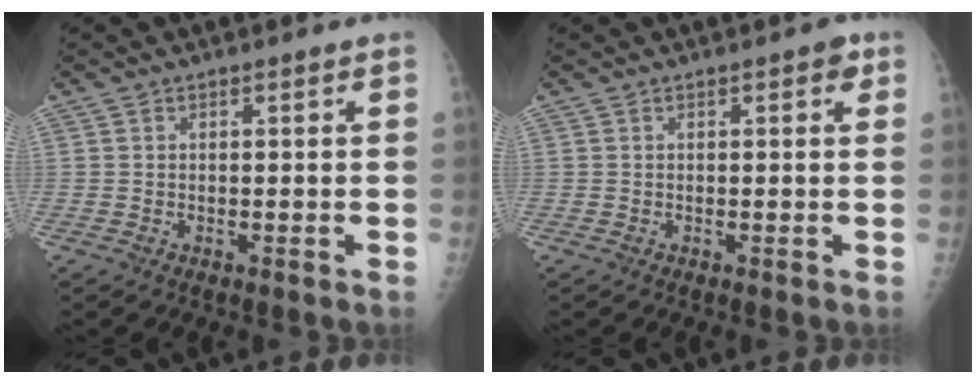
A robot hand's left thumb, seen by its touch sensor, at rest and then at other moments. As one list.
[{"total": 1.6, "force": [0.7, 0.8, 1.2], "torque": [-0.008, 0.001, 0.005]}]